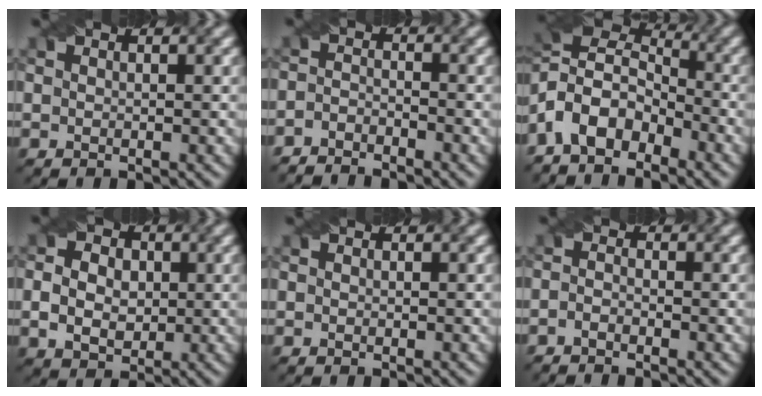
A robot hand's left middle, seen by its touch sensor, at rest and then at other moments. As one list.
[{"total": 2.7, "force": [-2.6, 0.4, 0.5], "torque": [-0.010, -0.003, -0.055]}, {"total": 7.3, "force": [-4.0, 4.2, 4.5], "torque": [-0.084, 0.011, -0.095]}, {"total": 5.0, "force": [0.2, 4.0, 2.9], "torque": [-0.051, 0.011, -0.004]}, {"total": 0.0}, {"total": 1.2, "force": [-1.1, 0.2, 0.5], "torque": [-0.014, -0.002, -0.024]}]